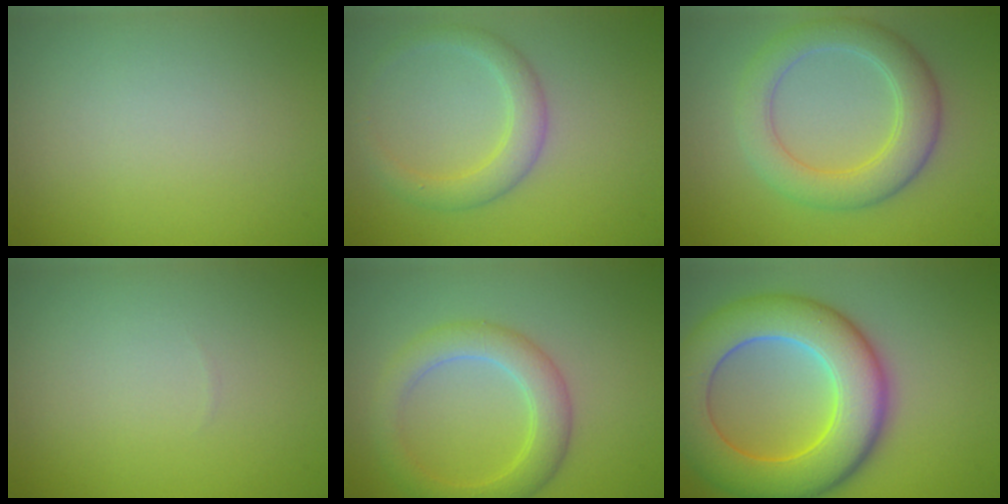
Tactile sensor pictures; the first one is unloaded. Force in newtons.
{"total": 2.8, "press": 2.8, "slide": 0.2}
{"total": 5.0, "press": 5.0, "slide": 0.1}
{"total": 0.0}
{"total": 4.0, "press": 4.0, "slide": 0.3}
{"total": 10.4, "press": 10.4, "slide": 0.3}